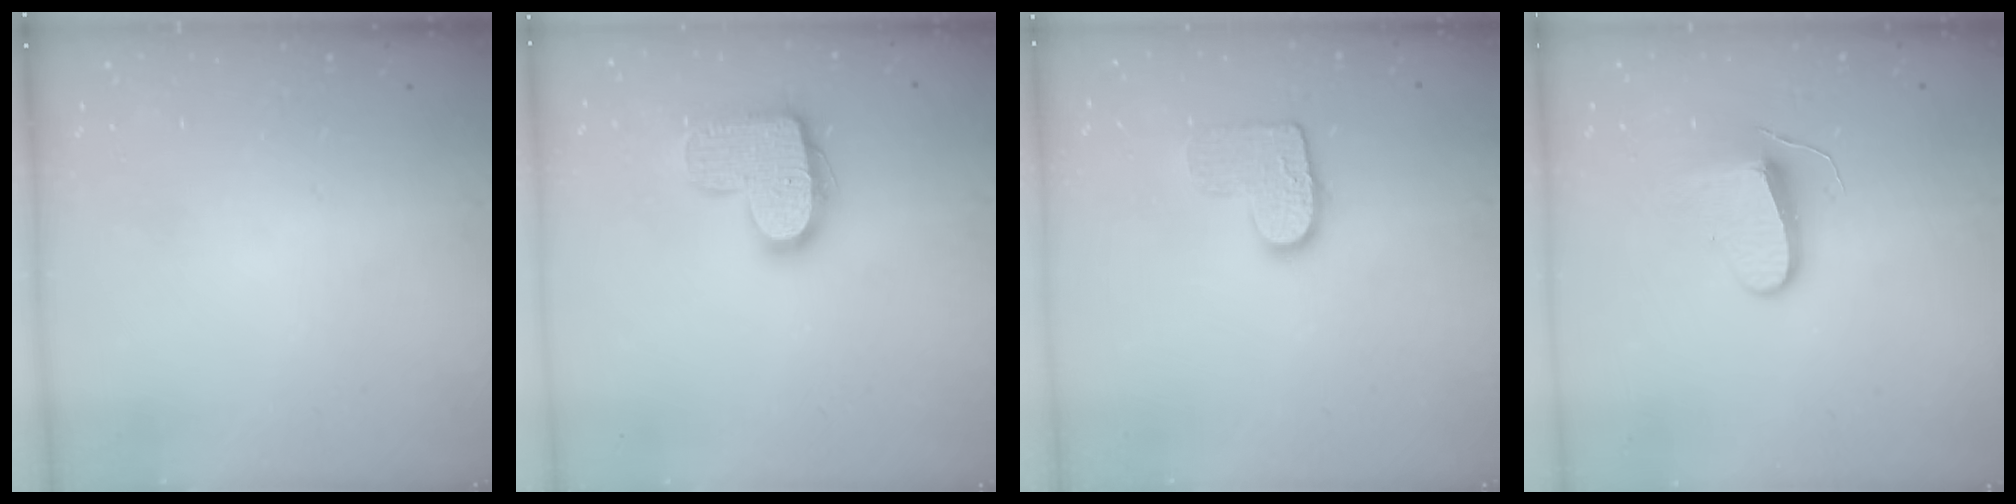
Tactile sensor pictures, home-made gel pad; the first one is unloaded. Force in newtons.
{"total": 14.5, "press": 14.5, "slide": 0.7}
{"total": 10.3, "press": 10.2, "slide": 0.6}
{"total": 8.9, "press": 8.9, "slide": 0.7}